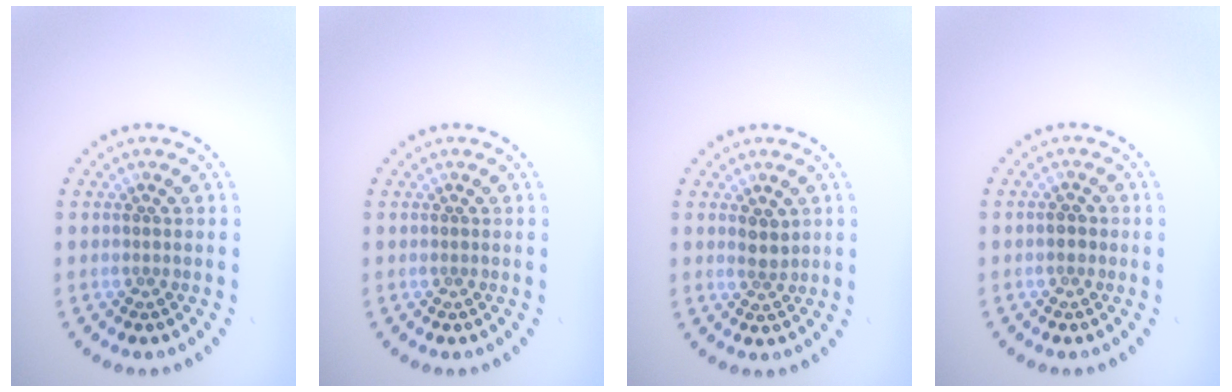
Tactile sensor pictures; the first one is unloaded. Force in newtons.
{"total": 0.0}
{"total": 1.6, "press": 1.4, "slide": 0.7}
{"total": 1.1, "press": 1.1, "slide": 0.2}